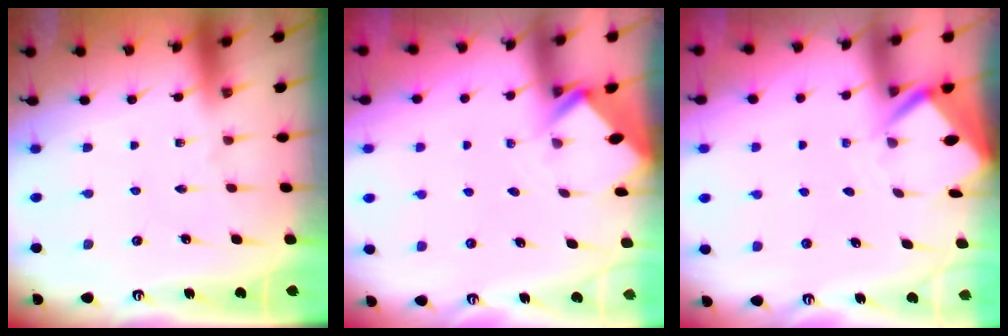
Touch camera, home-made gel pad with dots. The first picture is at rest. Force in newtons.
{"total": 2.5, "press": 2.5, "slide": 0.2}
{"total": 2.8, "press": 2.8, "slide": 0.1}